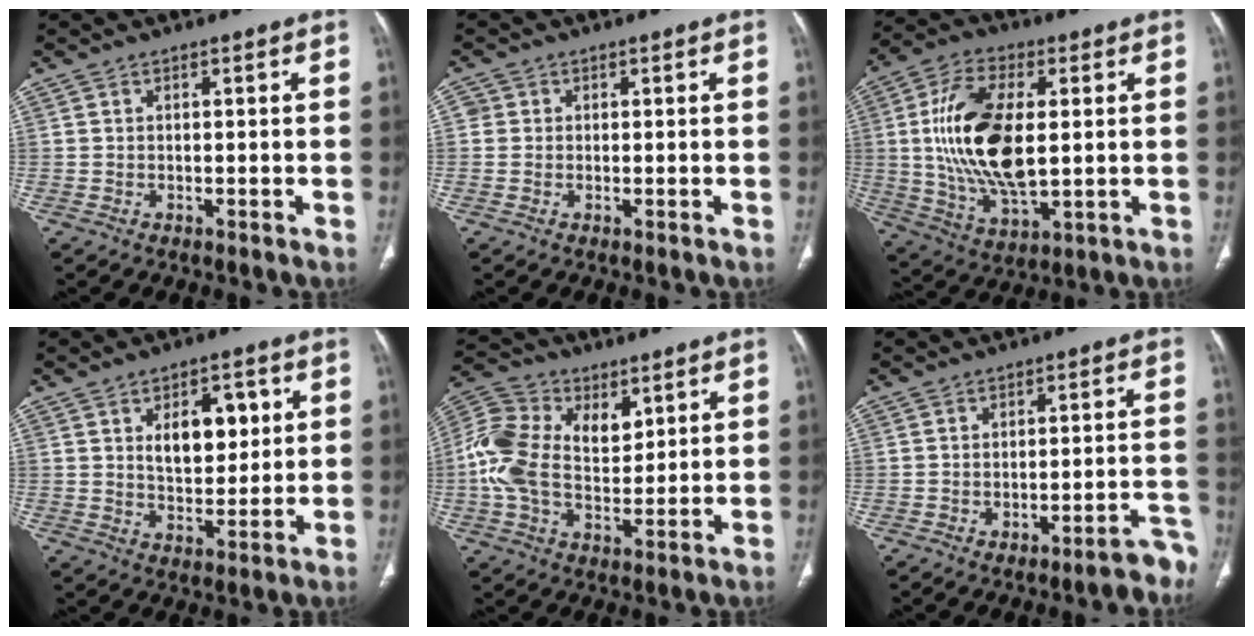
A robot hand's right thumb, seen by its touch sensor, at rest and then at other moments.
{"total": 1.6, "force": [0.2, 1.5, 0.2], "torque": [0.006, 0.003, 0.002]}
{"total": 18.9, "force": [1.8, 9.4, 16.3], "torque": [-0.312, -0.009, 0.039]}
{"total": 10.0, "force": [2.9, 5.8, 7.6], "torque": [-0.079, -0.012, 0.051]}
{"total": 14.1, "force": [3.3, 9.4, 10.0], "torque": [-0.179, 0.003, 0.054]}
{"total": 6.5, "force": [-4.4, 1.9, 4.4], "torque": [-0.036, 0.036, -0.050]}